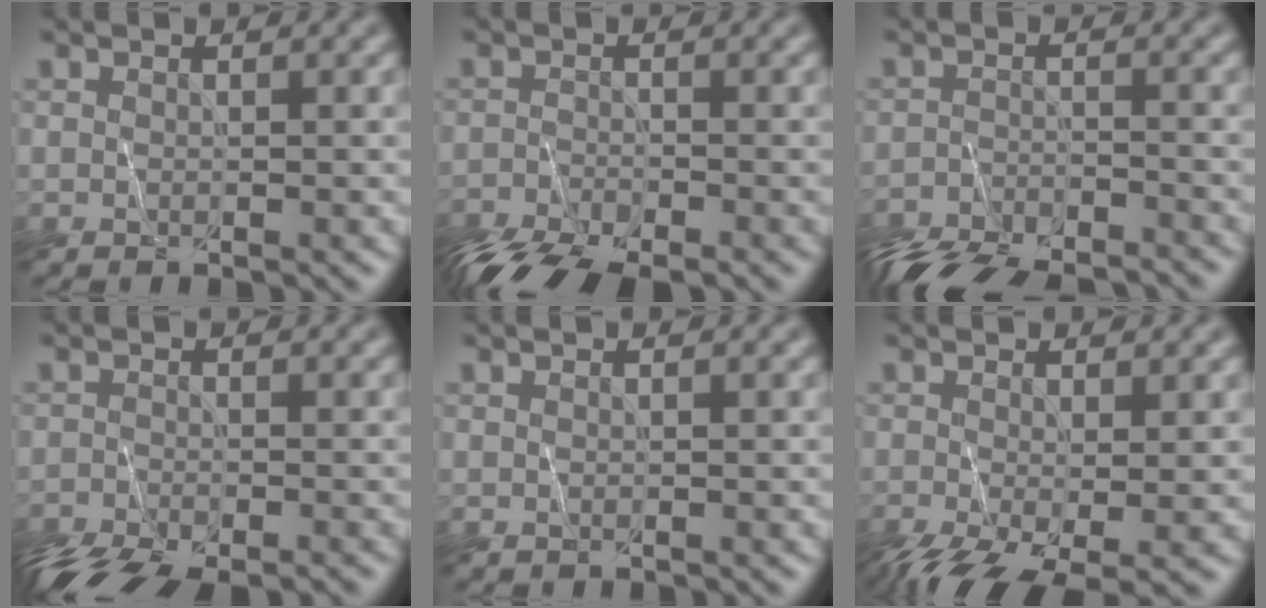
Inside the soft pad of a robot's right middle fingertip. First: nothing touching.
{"total": 6.3, "force": [-5.1, 1.8, 3.3], "torque": [-0.063, -0.026, -0.100]}
{"total": 8.7, "force": [-8.3, 1.6, 2.2], "torque": [-0.042, -0.028, -0.142]}
{"total": 7.8, "force": [-6.3, 2.6, 3.8], "torque": [-0.072, -0.037, -0.103]}
{"total": 0.0}
{"total": 6.3, "force": [-3.3, 2.6, 4.7], "torque": [-0.107, -0.027, -0.056]}